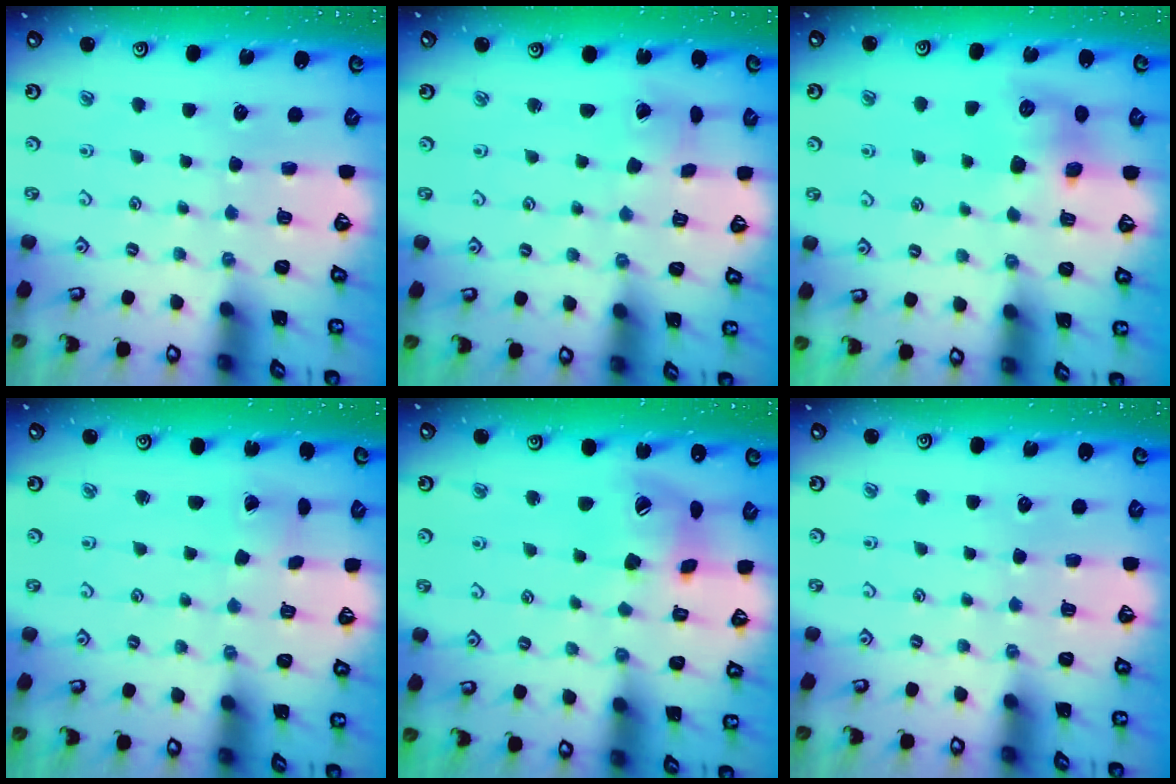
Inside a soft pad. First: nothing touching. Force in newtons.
{"total": 2.2, "press": 2.2, "slide": 0.3}
{"total": 8.3, "press": 8.3, "slide": 0.5}
{"total": 1.1, "press": 1.1, "slide": 0.1}
{"total": 13.7, "press": 13.6, "slide": 1.6}
{"total": 0.0}